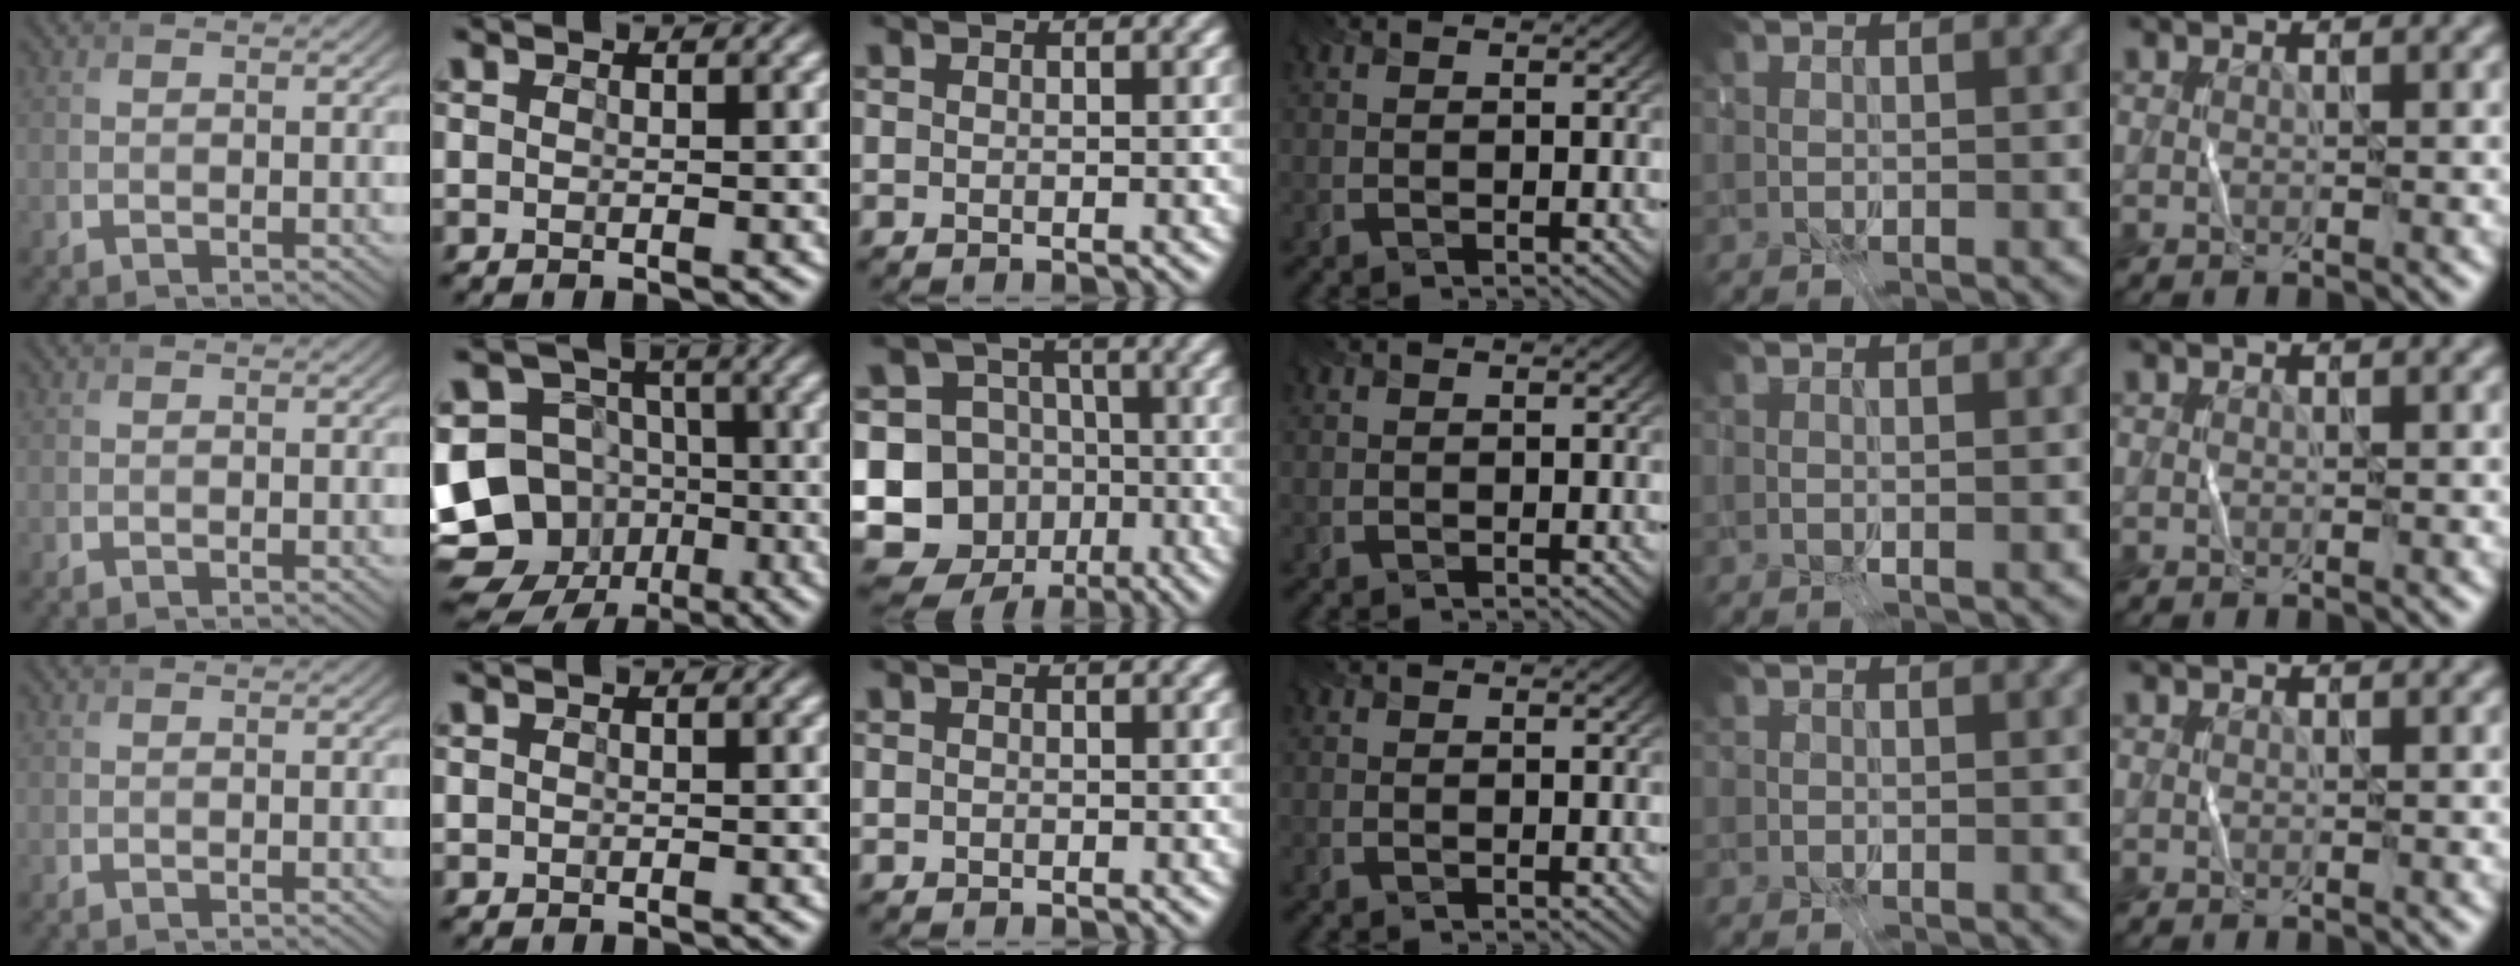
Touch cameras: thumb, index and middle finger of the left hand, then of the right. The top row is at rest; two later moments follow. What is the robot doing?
{"motion": "fold", "object": "receipt paper"}